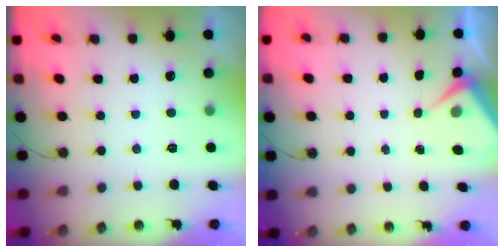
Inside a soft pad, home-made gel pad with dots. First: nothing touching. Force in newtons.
{"total": 4.0, "press": 3.9, "slide": 0.5}